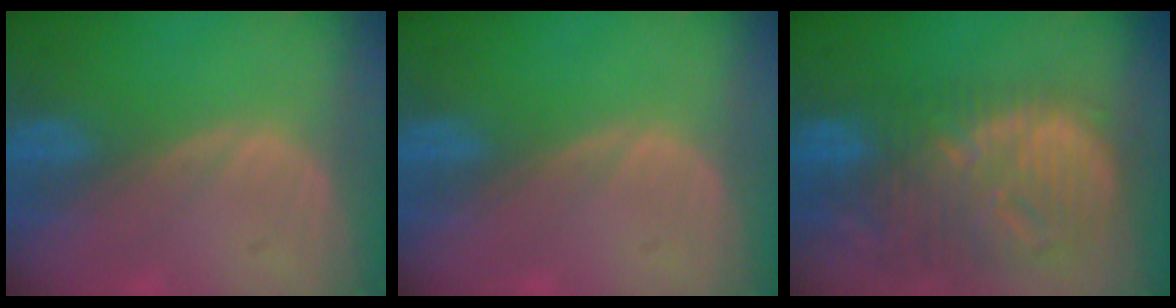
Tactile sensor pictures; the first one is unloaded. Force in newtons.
{"total": 0.0}
{"total": 13.2, "press": 11.5, "slide": 6.6}